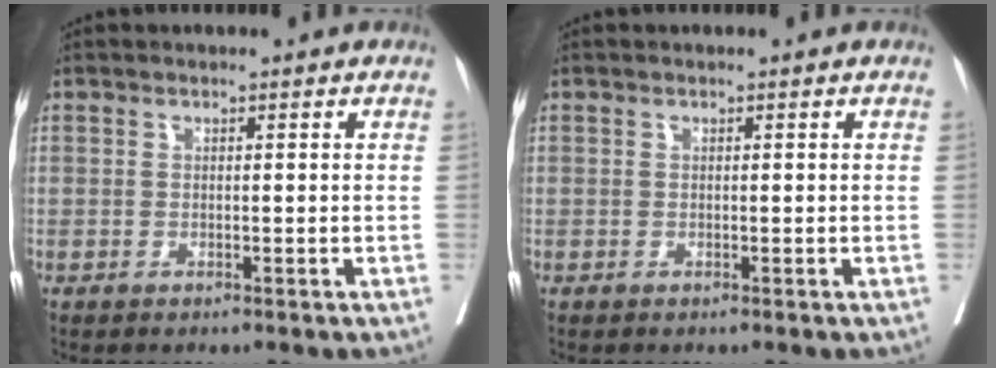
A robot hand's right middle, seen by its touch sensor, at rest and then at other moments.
{"total": 0.0}